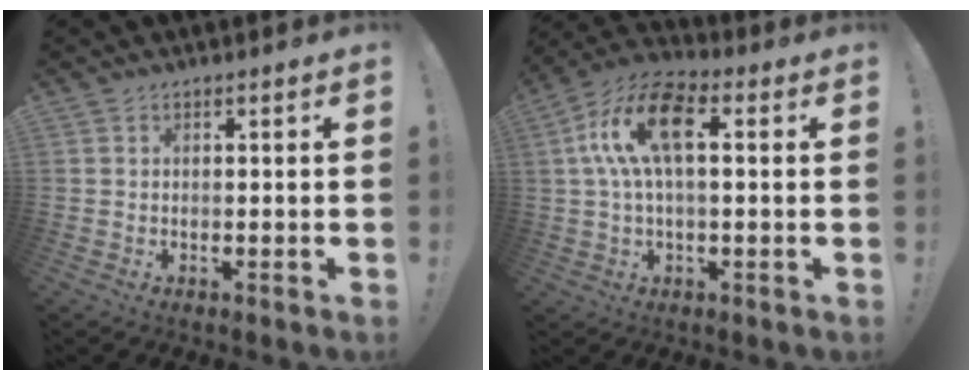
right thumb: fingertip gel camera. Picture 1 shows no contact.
{"total": 14.8, "force": [3.1, 7.2, 12.6], "torque": [-0.245, 0.013, 0.052]}